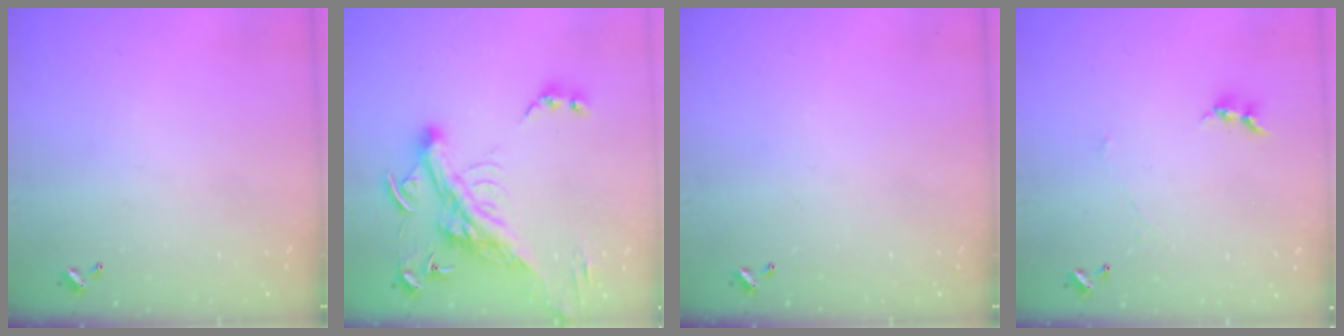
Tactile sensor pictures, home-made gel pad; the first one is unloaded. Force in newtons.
{"total": 9.2, "press": 8.9, "slide": 2.3}
{"total": 0.0}
{"total": 1.2, "press": 1.1, "slide": 0.5}